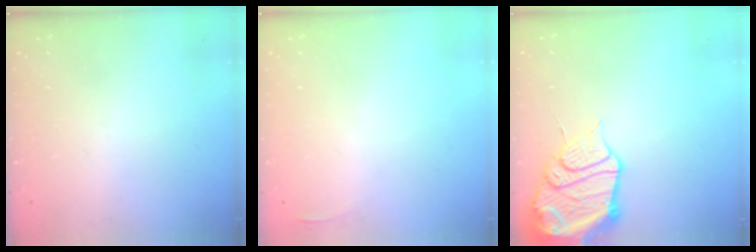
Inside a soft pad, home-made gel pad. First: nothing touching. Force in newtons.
{"total": 3.3, "press": 2.7, "slide": 1.8}
{"total": 17.2, "press": 17.1, "slide": 1.7}